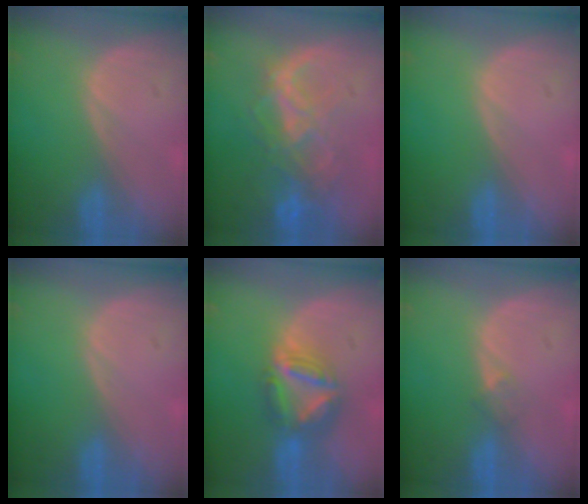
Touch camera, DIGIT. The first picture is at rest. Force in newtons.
{"total": 8.8, "press": 7.5, "slide": 4.7}
{"total": 0.0}
{"total": 0.0}
{"total": 7.7, "press": 6.6, "slide": 4.0}
{"total": 1.5, "press": 1.2, "slide": 1.0}